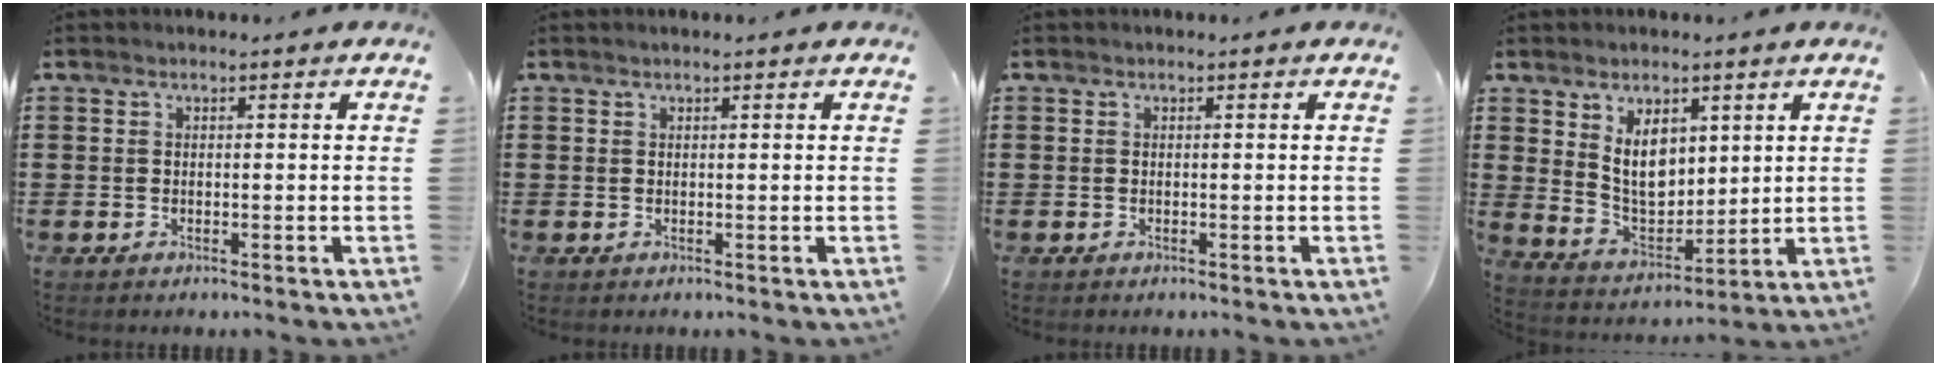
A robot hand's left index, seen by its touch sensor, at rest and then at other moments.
{"total": 0.0}
{"total": 0.0}
{"total": 7.6, "force": [3.4, 4.9, 4.8], "torque": [-0.086, -0.008, 0.061]}